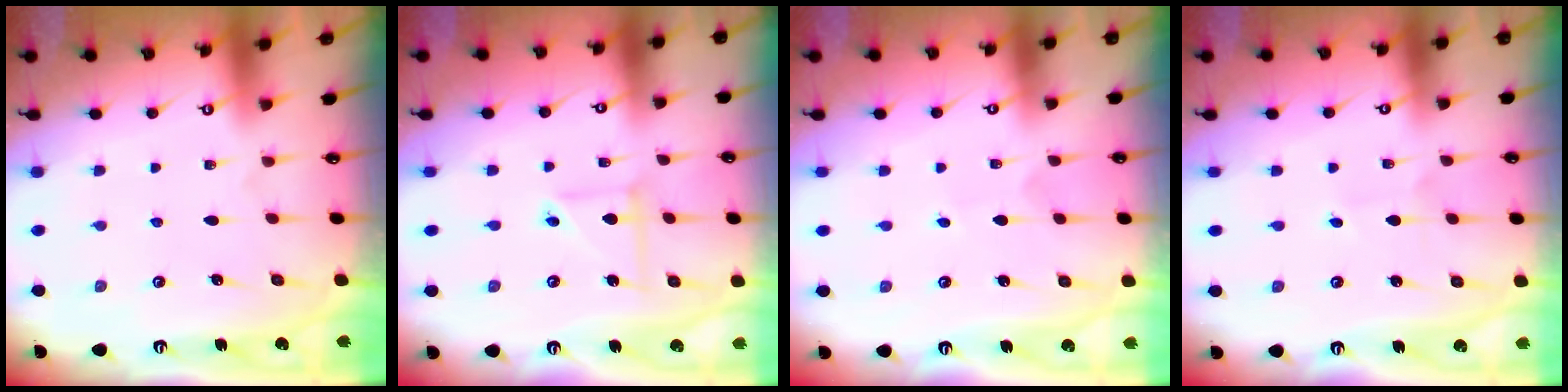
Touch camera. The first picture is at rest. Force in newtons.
{"total": 5.1, "press": 5.1, "slide": 0.2}
{"total": 1.2, "press": 1.2, "slide": 0.1}
{"total": 1.6, "press": 1.6, "slide": 0.1}